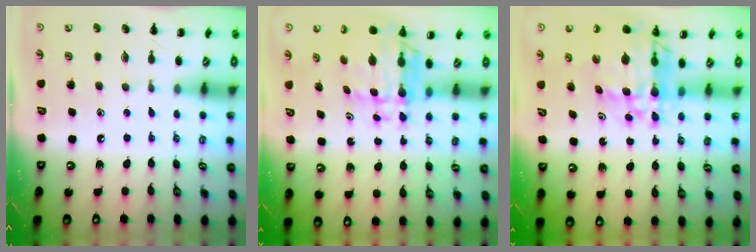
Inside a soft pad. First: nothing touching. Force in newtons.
{"total": 7.5, "press": 7.0, "slide": 2.7}
{"total": 12.6, "press": 12.1, "slide": 3.7}